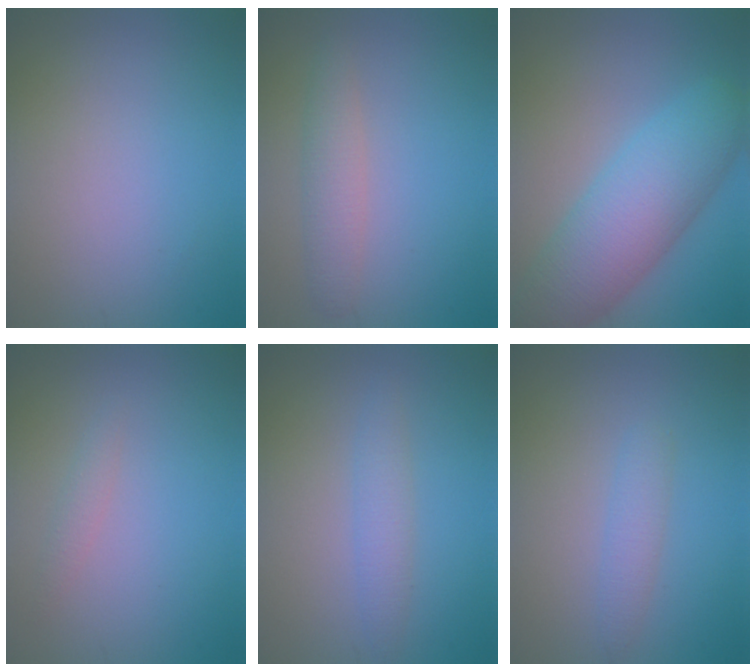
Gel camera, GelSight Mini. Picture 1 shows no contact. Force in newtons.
{"total": 2.4, "press": 2.4, "slide": 0.0}
{"total": 8.2, "press": 8.2, "slide": 0.3}
{"total": 0.9, "press": 0.9, "slide": 0.1}
{"total": 1.9, "press": 1.9, "slide": 0.0}
{"total": 1.7, "press": 1.7, "slide": 0.1}